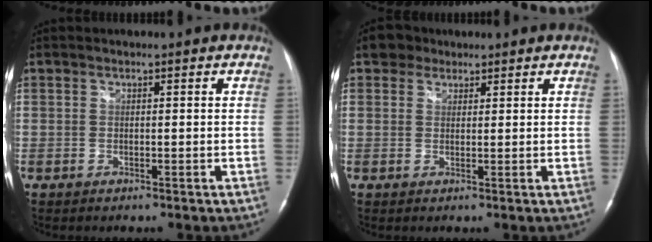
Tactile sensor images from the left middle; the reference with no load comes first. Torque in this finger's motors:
{"motor_torque": [0.17, -0.14, -0.09, 0.01]}